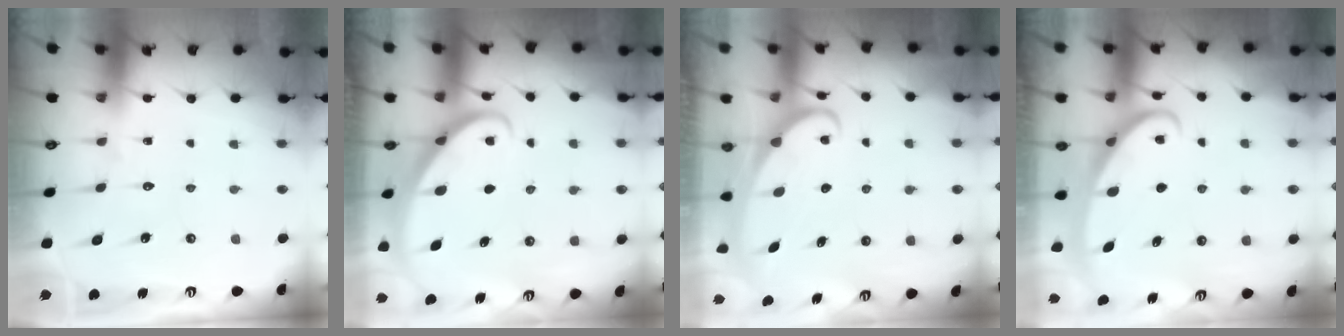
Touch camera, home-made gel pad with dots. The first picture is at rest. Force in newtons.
{"total": 2.6, "press": 2.6, "slide": 0.2}
{"total": 2.3, "press": 2.3, "slide": 0.4}
{"total": 2.7, "press": 2.6, "slide": 0.4}